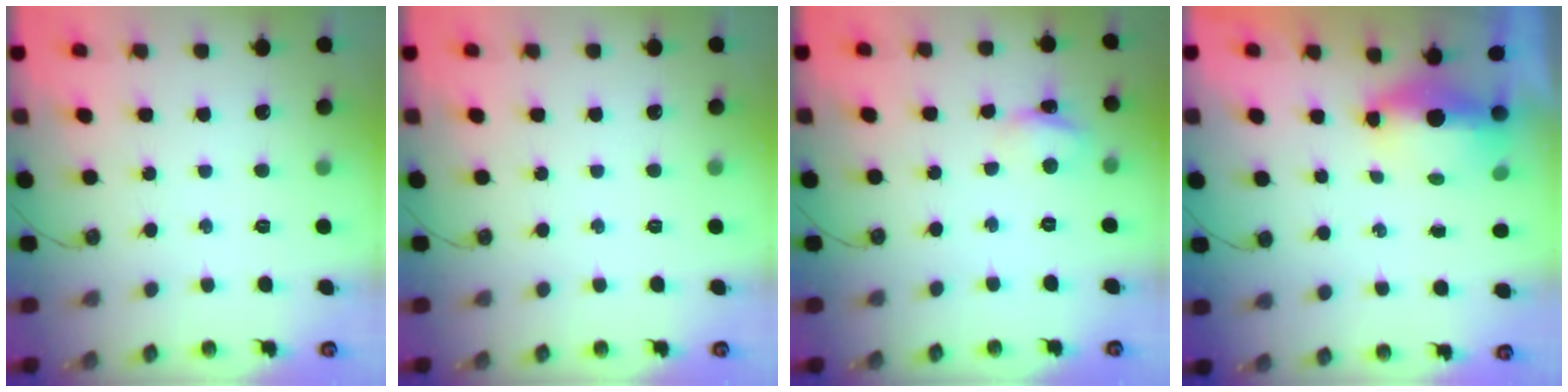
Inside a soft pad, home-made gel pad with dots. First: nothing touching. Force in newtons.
{"total": 0.0}
{"total": 3.6, "press": 3.6, "slide": 0.3}
{"total": 14.2, "press": 7.5, "slide": 12.0}